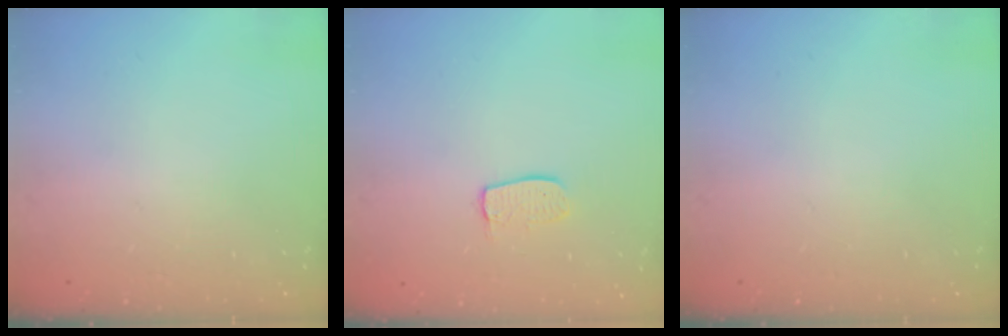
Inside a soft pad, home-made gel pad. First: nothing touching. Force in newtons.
{"total": 7.1, "press": 7.1, "slide": 0.3}
{"total": 0.0}